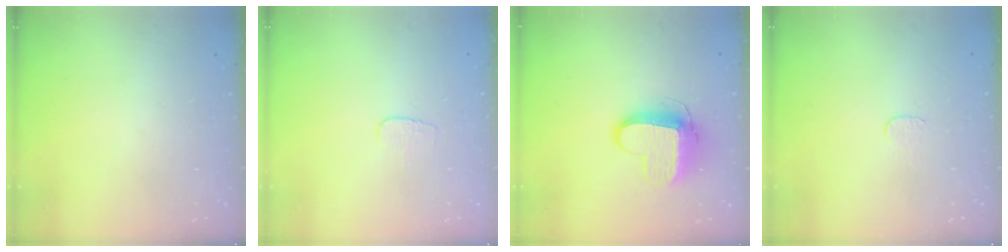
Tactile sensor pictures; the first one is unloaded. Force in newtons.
{"total": 3.7, "press": 3.7, "slide": 0.4}
{"total": 11.1, "press": 11.1, "slide": 1.0}
{"total": 3.0, "press": 3.0, "slide": 0.3}